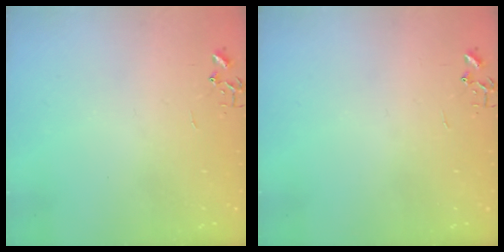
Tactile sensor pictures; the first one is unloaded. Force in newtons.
{"total": 0.0}